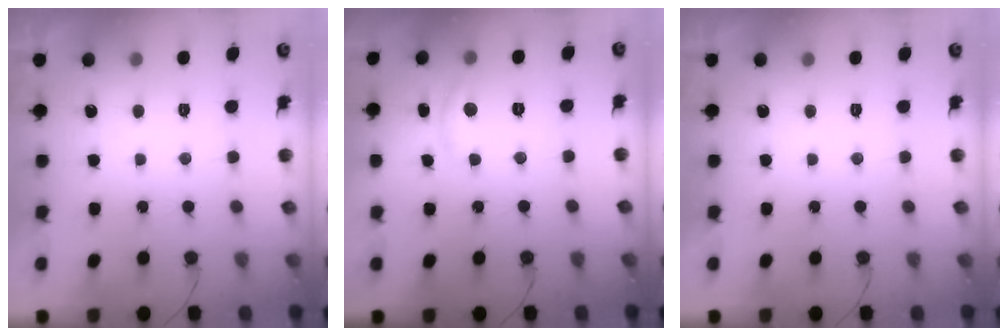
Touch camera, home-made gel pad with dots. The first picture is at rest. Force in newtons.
{"total": 6.7, "press": 6.7, "slide": 0.4}
{"total": 0.0}